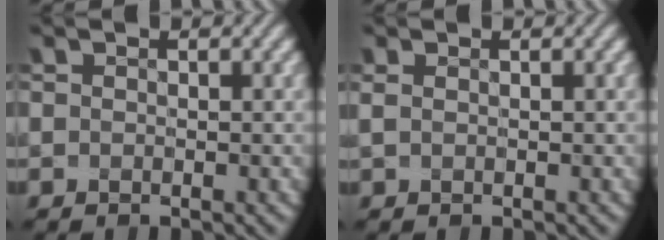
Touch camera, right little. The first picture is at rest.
{"total": 0.0}